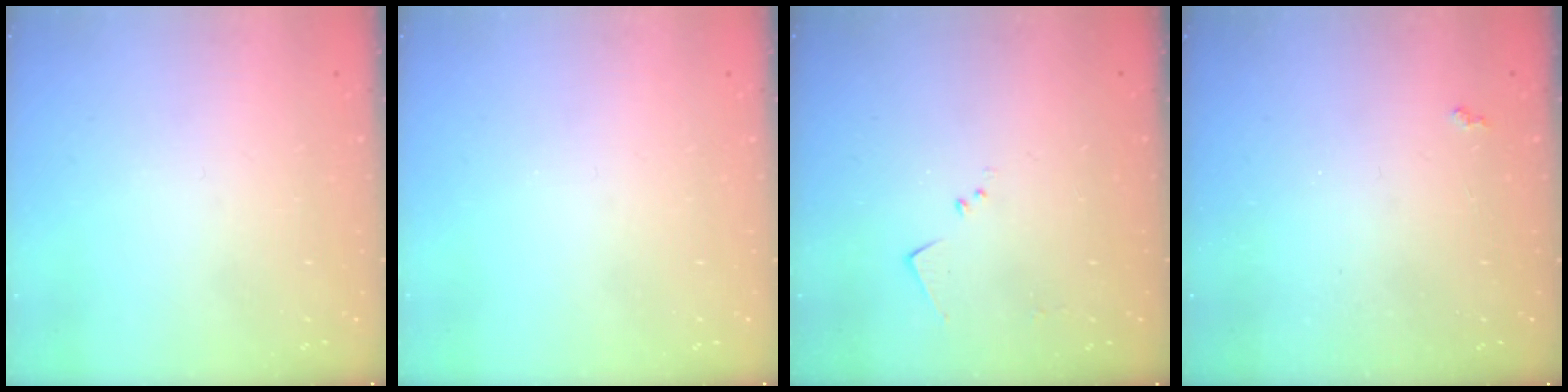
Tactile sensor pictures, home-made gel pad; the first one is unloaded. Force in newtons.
{"total": 0.0}
{"total": 6.3, "press": 6.3, "slide": 1.0}
{"total": 1.9, "press": 1.8, "slide": 0.5}